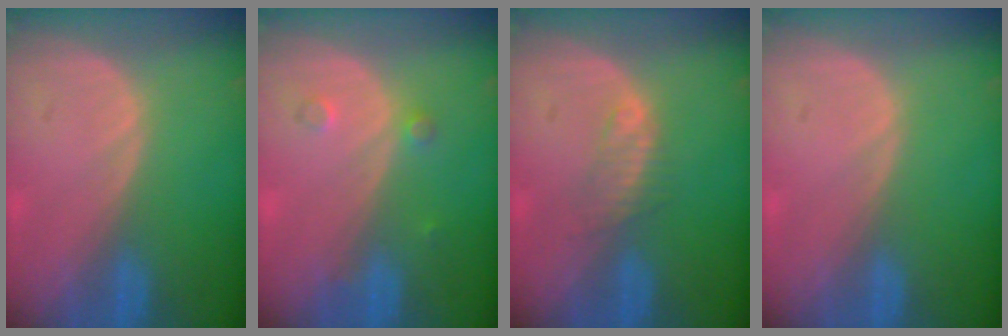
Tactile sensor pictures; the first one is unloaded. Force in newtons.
{"total": 1.7, "press": 1.7, "slide": 0.3}
{"total": 2.3, "press": 2.3, "slide": 0.2}
{"total": 0.0}